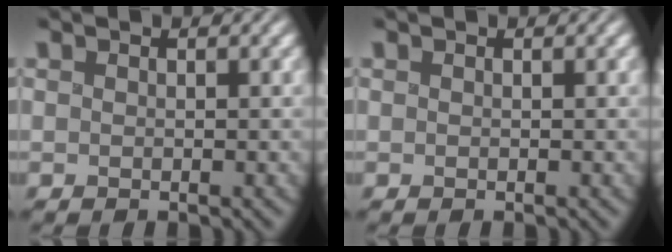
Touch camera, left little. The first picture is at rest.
{"total": 0.0}